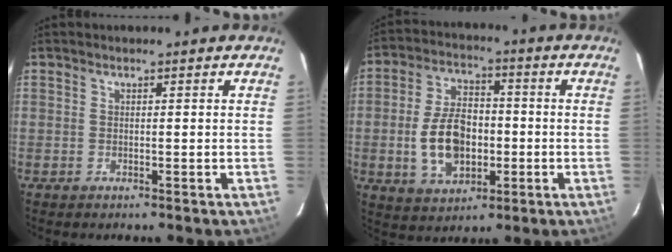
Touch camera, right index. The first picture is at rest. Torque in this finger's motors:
{"motor_torque": [1.81, -0.33, 0.87, 0.11]}